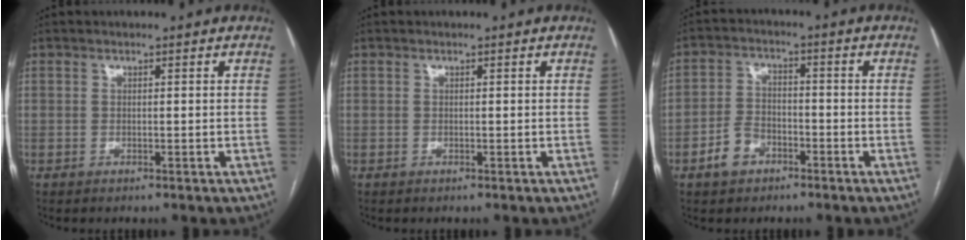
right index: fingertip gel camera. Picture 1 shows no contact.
{"total": 0.0}
{"total": 5.4, "force": [-3.1, 3.7, 2.6], "torque": [-0.058, 0.013, -0.053]}